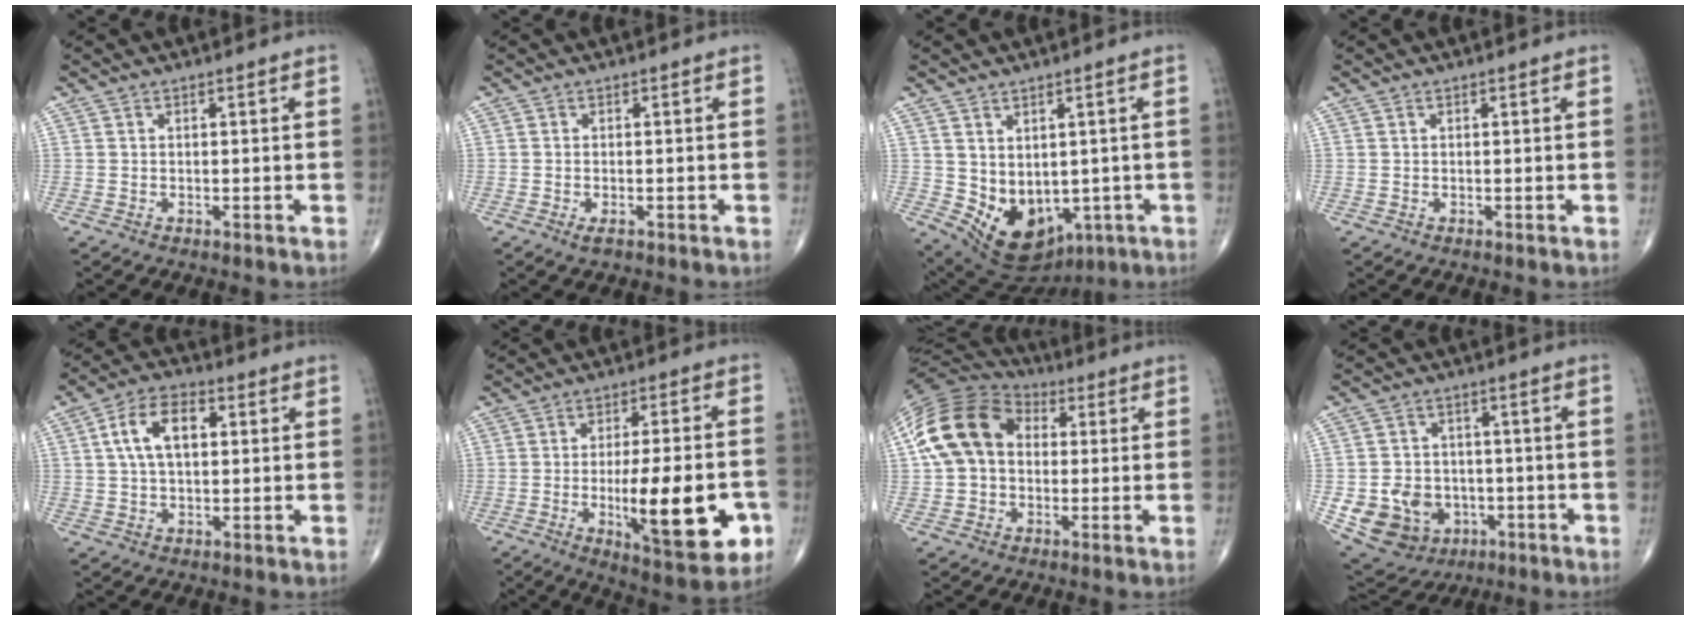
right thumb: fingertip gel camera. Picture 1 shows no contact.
{"total": 1.5, "force": [-0.8, 0.7, 1.1], "torque": [-0.018, 0.001, -0.016]}
{"total": 11.8, "force": [-1.8, 8.6, 7.9], "torque": [-0.093, -0.004, 0.008]}
{"total": 0.0}
{"total": 9.7, "force": [2.1, 5.6, 7.7], "torque": [-0.132, 0.018, 0.034]}
{"total": 18.6, "force": [-4.9, 5.5, 17.1], "torque": [-0.248, 0.003, -0.059]}
{"total": 16.0, "force": [2.1, 11.9, 10.5], "torque": [-0.198, 0.037, 0.029]}
{"total": 13.3, "force": [-3.3, 11.3, 6.3], "torque": [-0.091, 0.017, -0.038]}